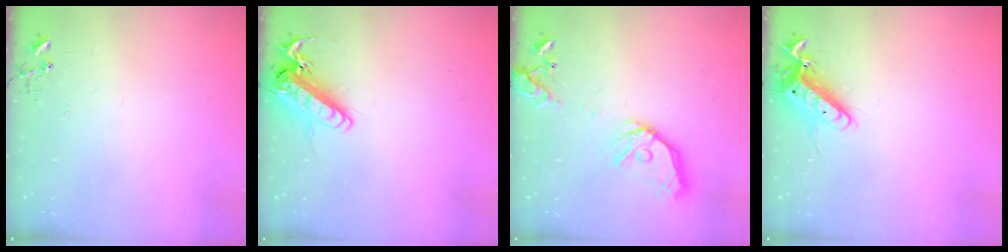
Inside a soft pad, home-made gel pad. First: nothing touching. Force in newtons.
{"total": 14.6, "press": 14.4, "slide": 2.6}
{"total": 16.8, "press": 16.6, "slide": 2.9}
{"total": 12.2, "press": 12.1, "slide": 1.4}